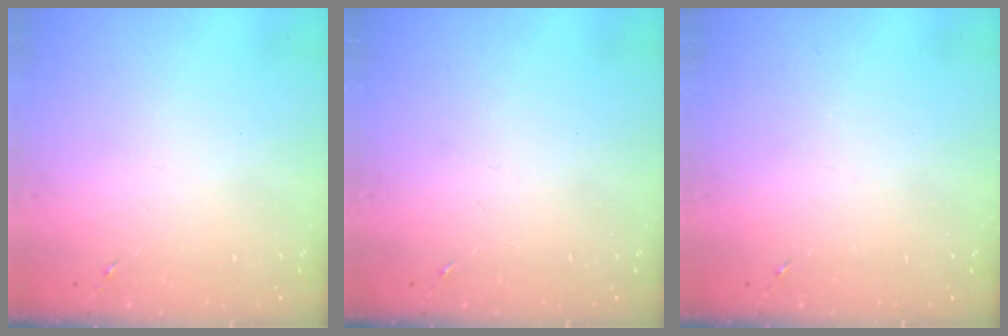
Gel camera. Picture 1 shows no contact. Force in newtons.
{"total": 0.0}
{"total": 0.0}